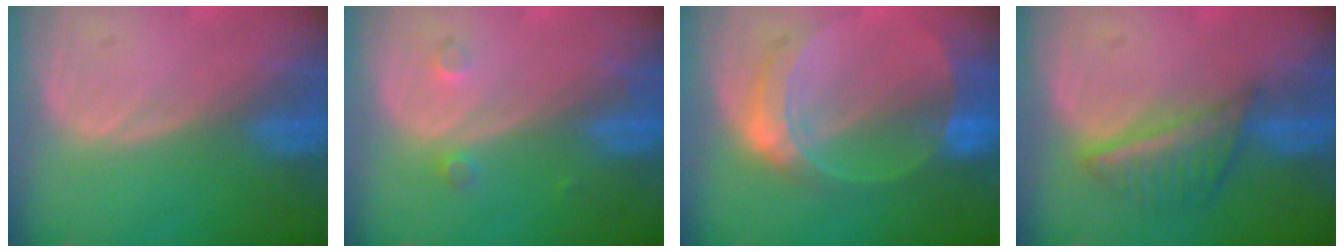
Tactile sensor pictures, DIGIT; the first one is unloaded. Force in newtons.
{"total": 1.9, "press": 1.6, "slide": 1.0}
{"total": 7.3, "press": 6.5, "slide": 3.4}
{"total": 5.6, "press": 5.3, "slide": 1.7}